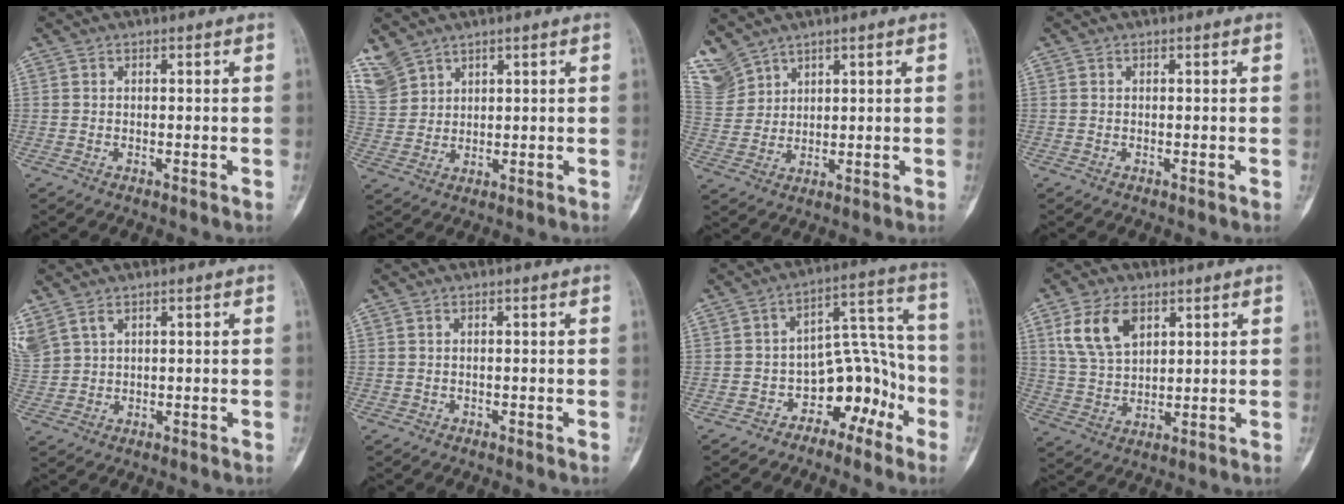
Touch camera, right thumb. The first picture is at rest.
{"total": 7.7, "force": [5.7, 4.7, 2.4], "torque": [-0.058, -0.009, 0.136]}
{"total": 7.6, "force": [6.2, 4.0, 1.8], "torque": [-0.043, -0.016, 0.150]}
{"total": 0.0}
{"total": 6.5, "force": [3.4, 4.2, 3.6], "torque": [-0.101, 0.005, 0.081]}
{"total": 0.0}
{"total": 10.4, "force": [-5.5, 6.9, 5.6], "torque": [-0.020, 0.100, -0.087]}
{"total": 10.1, "force": [4.6, 6.0, 6.7], "torque": [-0.116, -0.012, 0.094]}